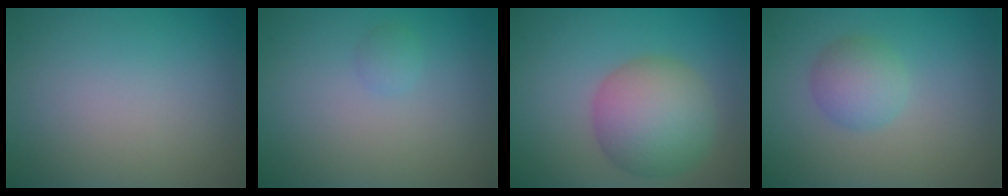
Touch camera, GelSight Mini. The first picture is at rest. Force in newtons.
{"total": 0.8, "press": 0.8, "slide": 0.0}
{"total": 6.8, "press": 6.8, "slide": 0.2}
{"total": 2.7, "press": 2.7, "slide": 0.1}